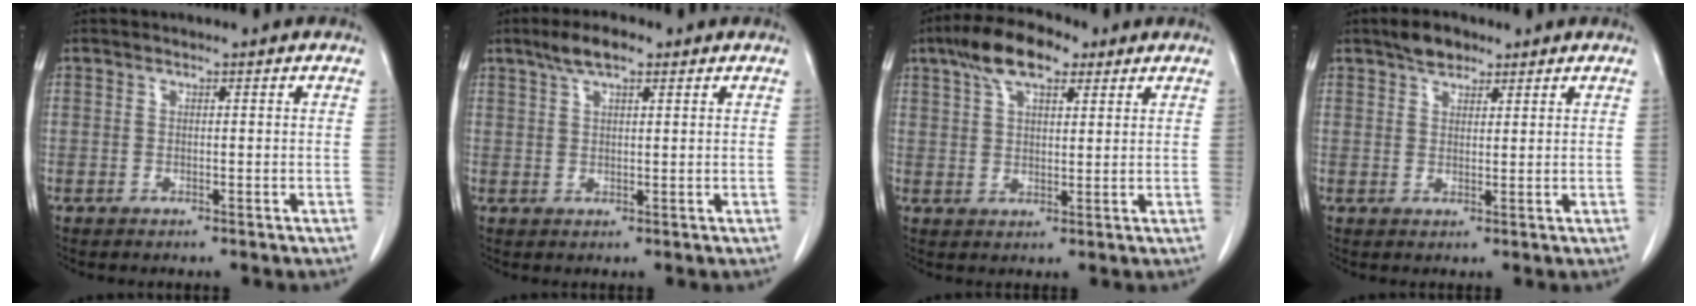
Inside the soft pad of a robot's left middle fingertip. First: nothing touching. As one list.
[{"total": 4.5, "force": [2.9, 1.2, 3.2], "torque": [-0.067, 0.013, 0.054]}, {"total": 9.1, "force": [5.5, 3.5, 6.4], "torque": [-0.123, 0.025, 0.096]}, {"total": 3.5, "force": [2.6, 1.7, 1.6], "torque": [-0.030, 0.009, 0.044]}]